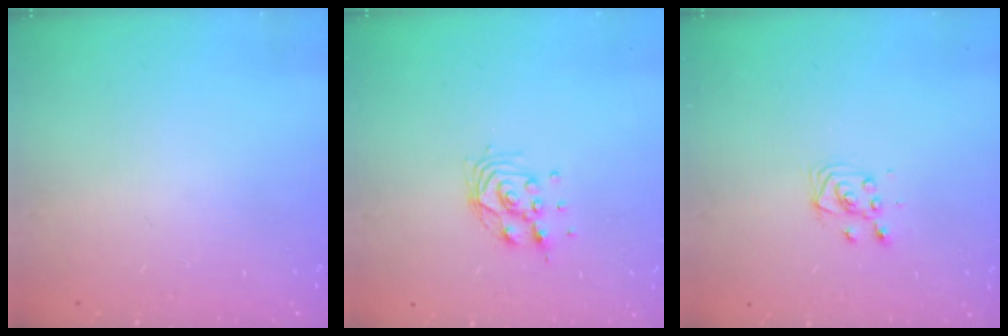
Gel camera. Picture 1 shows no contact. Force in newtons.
{"total": 9.3, "press": 9.2, "slide": 1.3}
{"total": 3.8, "press": 3.7, "slide": 0.4}